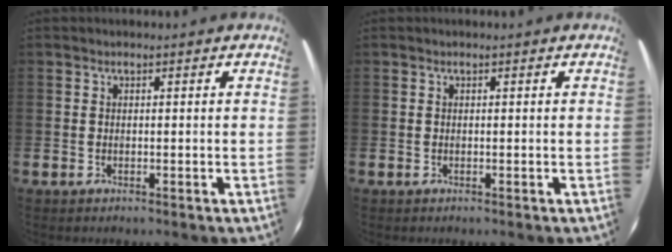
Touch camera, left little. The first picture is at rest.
{"total": 0.0}